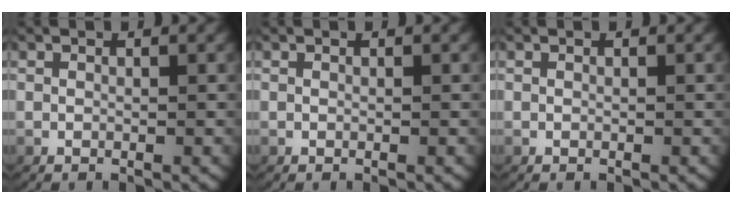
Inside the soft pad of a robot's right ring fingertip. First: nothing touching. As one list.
[{"total": 0.8, "force": [0.0, -0.6, -0.4], "torque": [0.000, -0.010, 0.009]}, {"total": 0.0}]